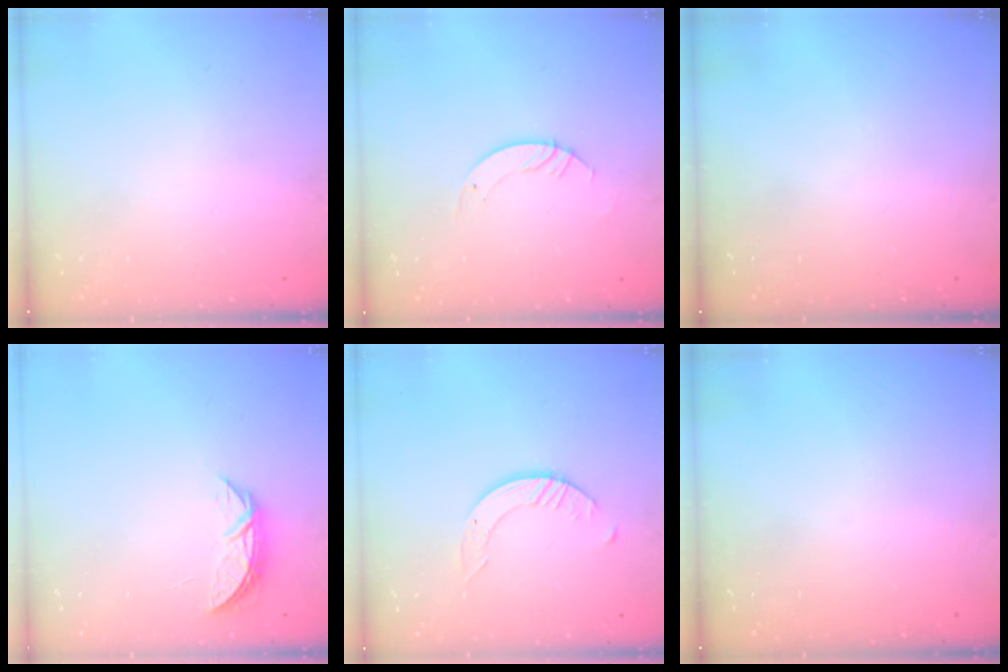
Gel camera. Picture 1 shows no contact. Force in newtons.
{"total": 3.3, "press": 3.3, "slide": 0.2}
{"total": 0.0}
{"total": 5.2, "press": 5.2, "slide": 0.6}
{"total": 2.4, "press": 2.4, "slide": 0.3}
{"total": 0.0}